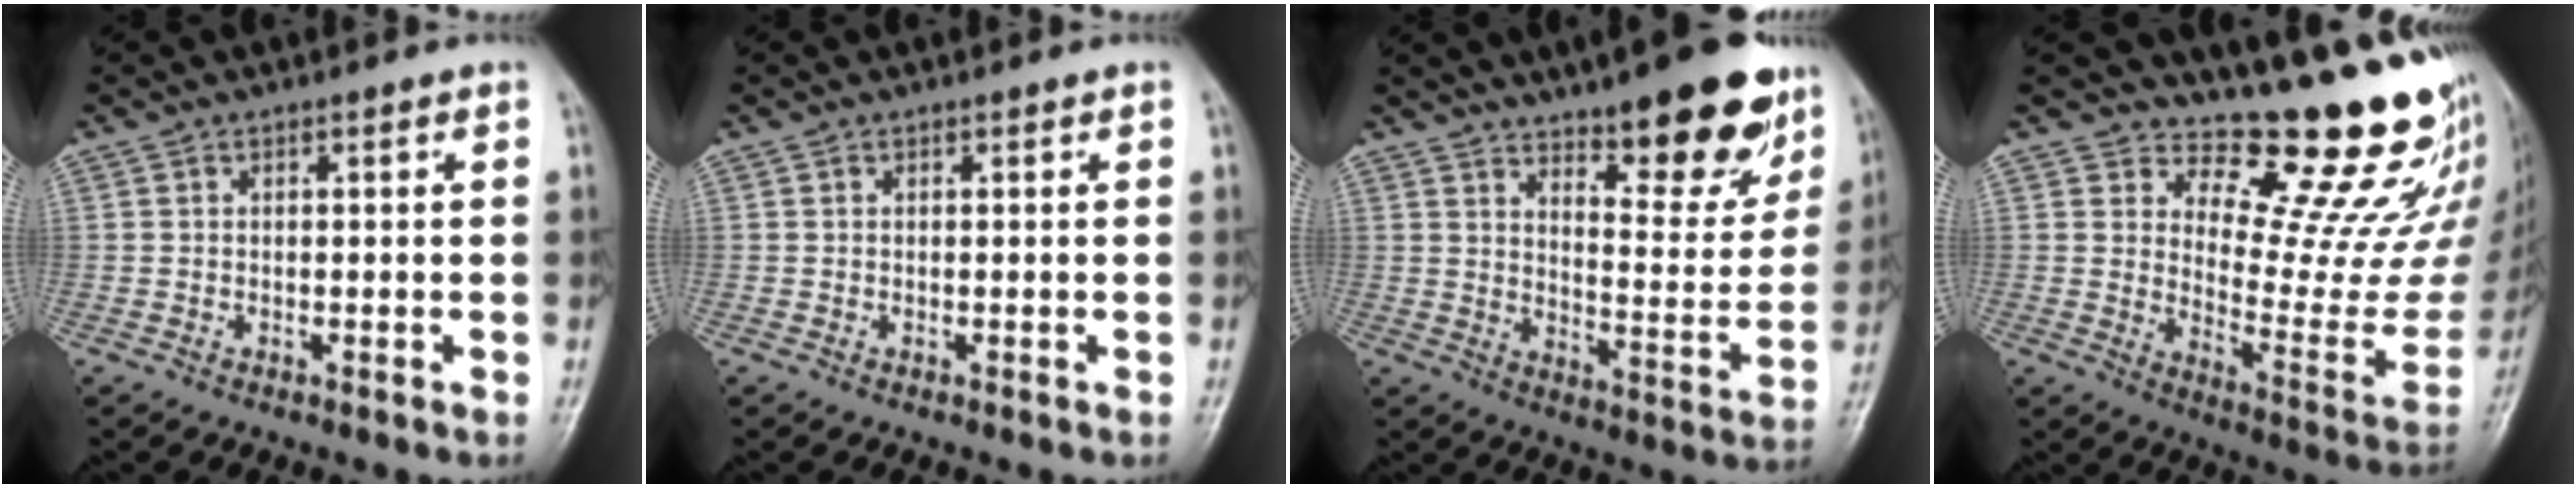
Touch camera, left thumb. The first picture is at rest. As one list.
[{"total": 0.0}, {"total": 17.7, "force": [12.0, 5.8, 11.7], "torque": [-0.111, -0.075, 0.179]}, {"total": 18.5, "force": [16.8, 4.1, 6.8], "torque": [-0.043, -0.180, 0.216]}]